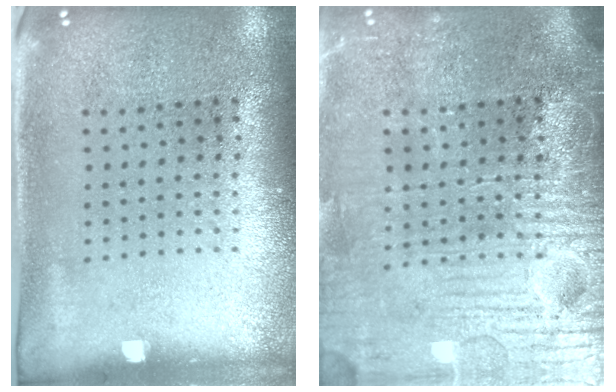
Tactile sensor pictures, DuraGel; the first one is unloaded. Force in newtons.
{"total": 3.9, "press": 3.7, "slide": 1.1}